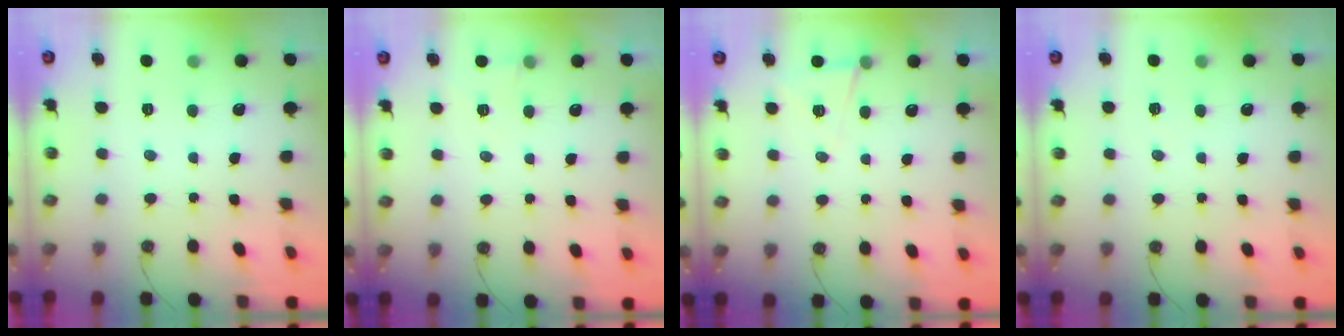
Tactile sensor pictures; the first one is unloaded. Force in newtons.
{"total": 5.1, "press": 2.5, "slide": 4.4}
{"total": 6.0, "press": 3.9, "slide": 4.6}
{"total": 3.6, "press": 3.2, "slide": 1.6}